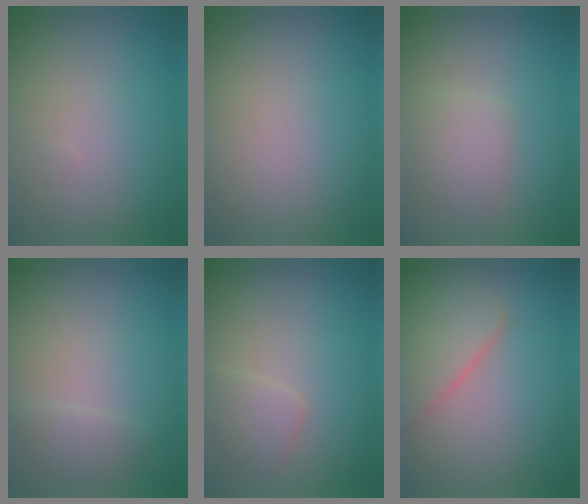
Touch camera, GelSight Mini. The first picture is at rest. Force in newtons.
{"total": 0.0}
{"total": 1.9, "press": 1.9, "slide": 0.1}
{"total": 1.5, "press": 1.5, "slide": 0.1}
{"total": 1.7, "press": 1.7, "slide": 0.0}
{"total": 3.8, "press": 3.8, "slide": 0.2}